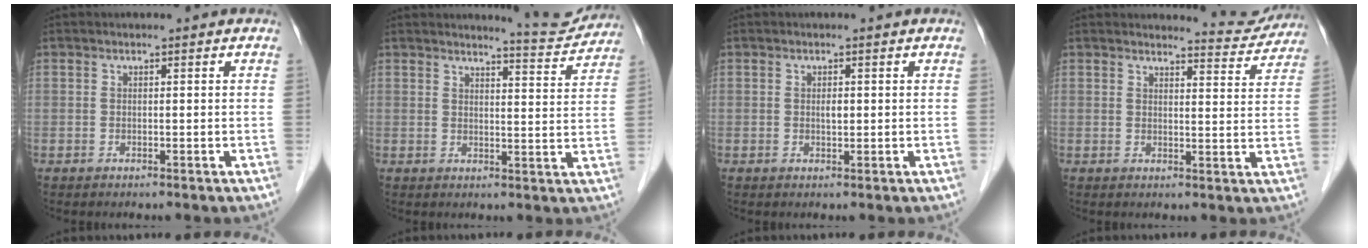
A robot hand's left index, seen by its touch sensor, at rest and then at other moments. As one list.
[{"total": 6.0, "force": [6.0, -0.2, 0.4], "torque": [-0.017, -0.024, 0.071]}, {"total": 1.0, "force": [0.2, 0.4, 0.9], "torque": [-0.016, -0.002, 0.004]}, {"total": 5.5, "force": [5.5, 0.4, -0.3], "torque": [0.001, -0.024, 0.056]}]